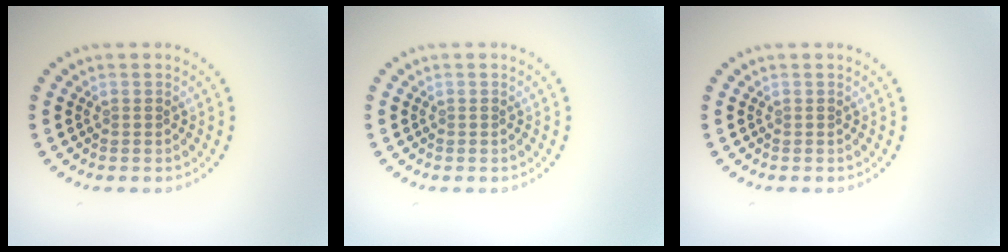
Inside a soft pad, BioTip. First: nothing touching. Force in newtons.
{"total": 0.0}
{"total": 0.0}